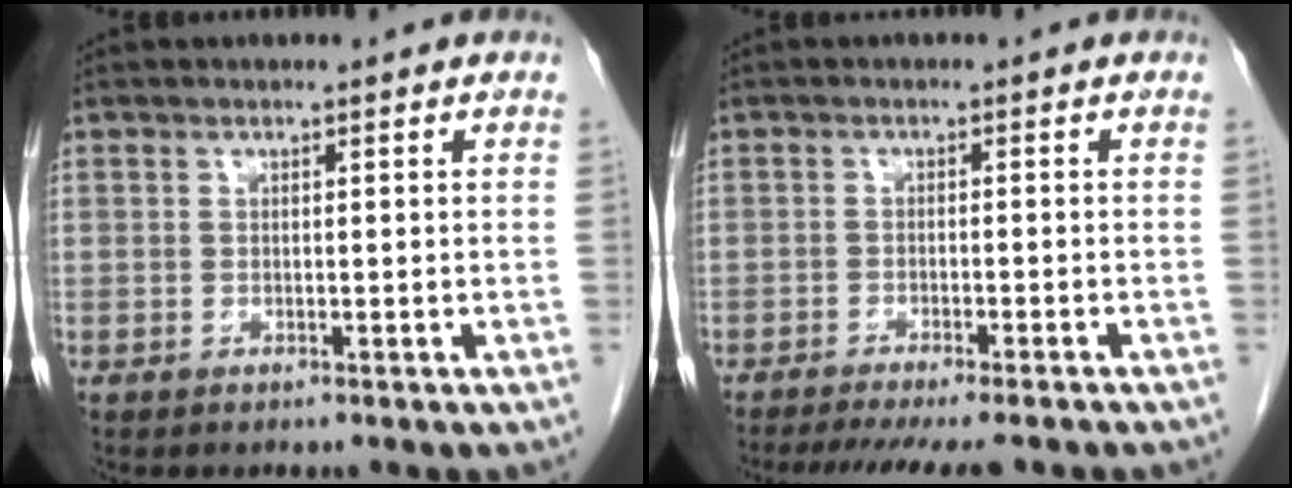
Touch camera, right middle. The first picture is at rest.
{"total": 10.9, "force": [-9.4, 1.1, 5.4], "torque": [-0.069, -0.020, -0.126]}